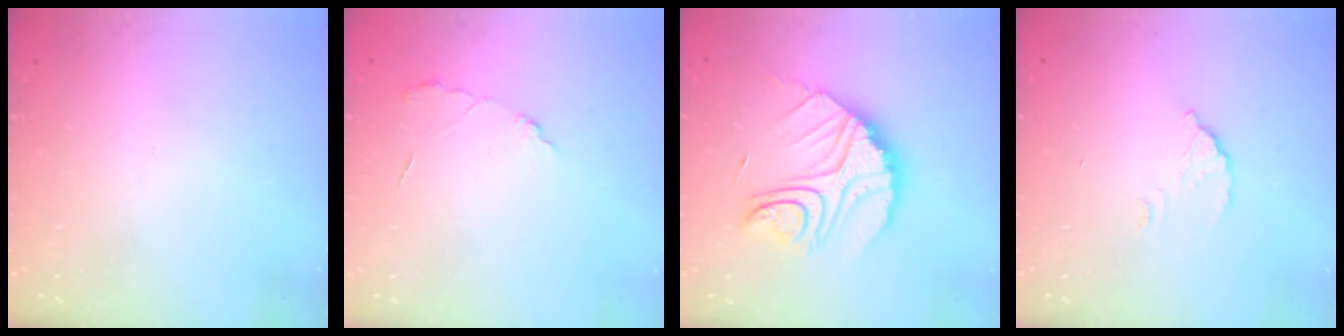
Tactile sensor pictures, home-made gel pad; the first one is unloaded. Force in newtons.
{"total": 4.7, "press": 4.7, "slide": 0.4}
{"total": 13.0, "press": 12.9, "slide": 0.9}
{"total": 2.7, "press": 2.7, "slide": 0.1}